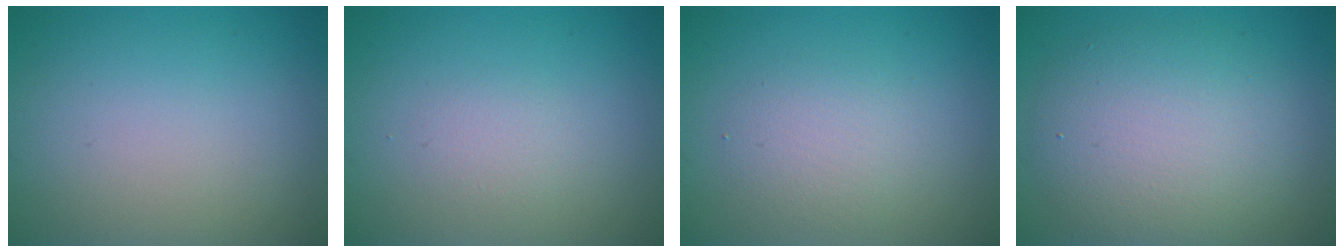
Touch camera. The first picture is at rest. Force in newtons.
{"total": 1.1, "press": 1.1, "slide": 0.0}
{"total": 2.5, "press": 2.5, "slide": 0.1}
{"total": 6.8, "press": 6.8, "slide": 0.7}